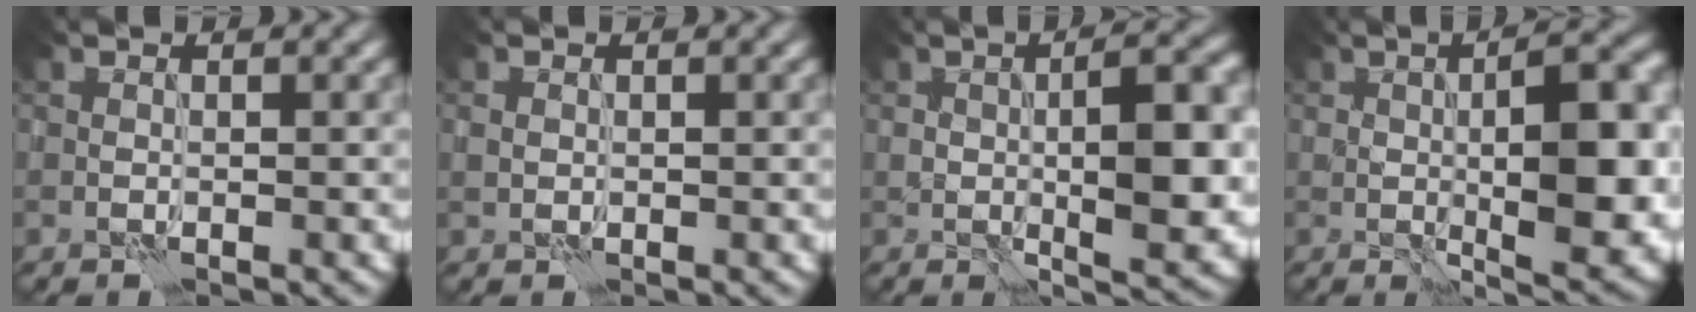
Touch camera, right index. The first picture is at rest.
{"total": 0.6, "force": [0.1, 0.6, 0.2], "torque": [-0.003, 0.000, 0.001]}
{"total": 8.2, "force": [-0.2, 2.8, 7.7], "torque": [-0.116, 0.000, 0.001]}
{"total": 11.3, "force": [-0.1, 3.8, 10.6], "torque": [-0.152, -0.004, 0.005]}